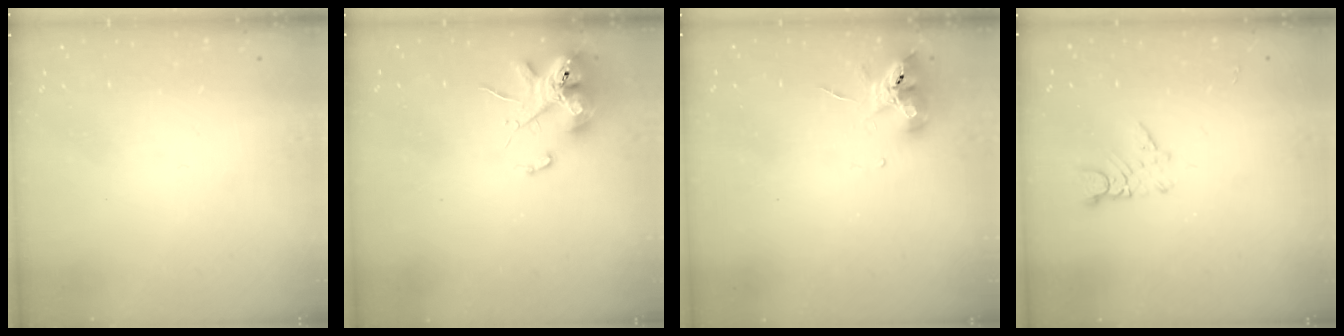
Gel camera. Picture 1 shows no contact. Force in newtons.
{"total": 11.6, "press": 11.5, "slide": 1.7}
{"total": 11.4, "press": 11.3, "slide": 1.9}
{"total": 2.4, "press": 2.4, "slide": 0.2}